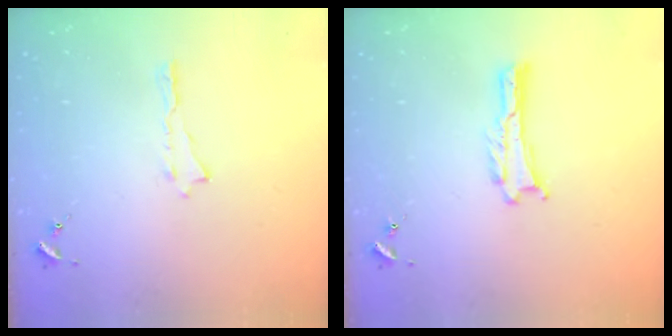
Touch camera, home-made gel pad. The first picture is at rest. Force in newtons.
{"total": 0.0}